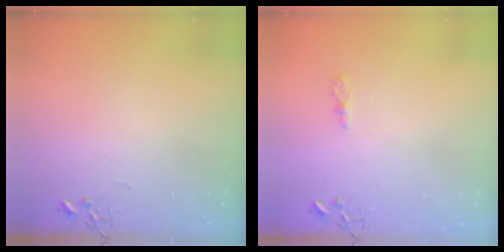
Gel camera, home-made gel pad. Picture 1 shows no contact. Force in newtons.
{"total": 4.0, "press": 4.0, "slide": 0.5}